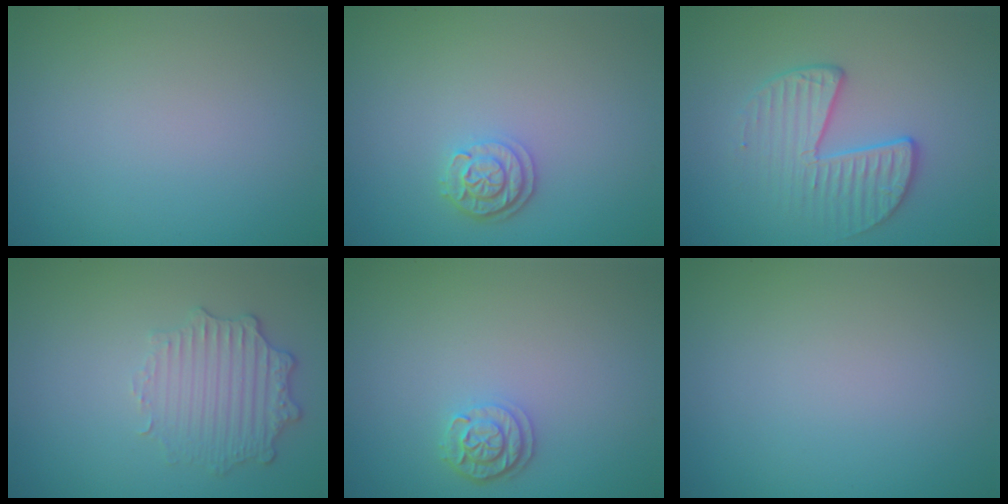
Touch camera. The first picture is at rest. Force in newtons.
{"total": 2.4, "press": 2.1, "slide": 1.3}
{"total": 3.5, "press": 2.9, "slide": 2.0}
{"total": 2.9, "press": 2.4, "slide": 1.6}
{"total": 2.2, "press": 1.9, "slide": 1.1}
{"total": 0.0}